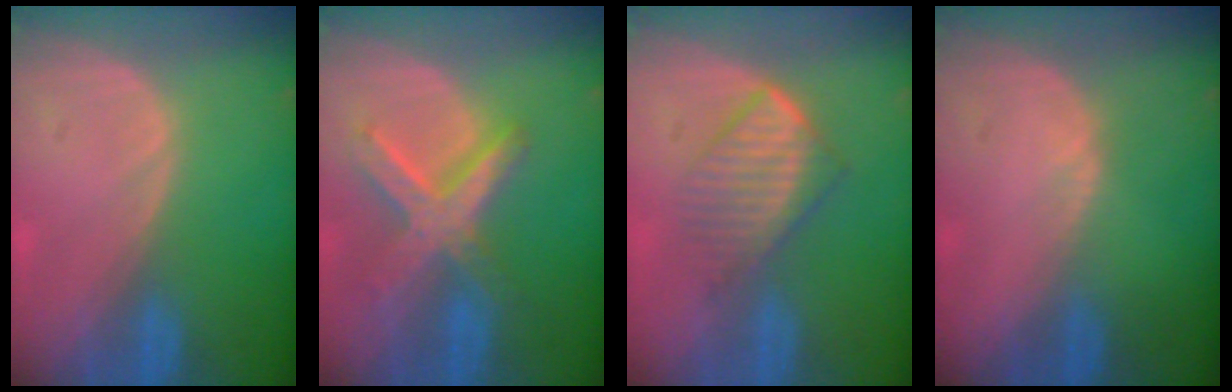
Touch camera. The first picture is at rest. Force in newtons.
{"total": 8.4, "press": 7.2, "slide": 4.2}
{"total": 6.9, "press": 6.0, "slide": 3.5}
{"total": 0.7, "press": 0.4, "slide": 0.5}